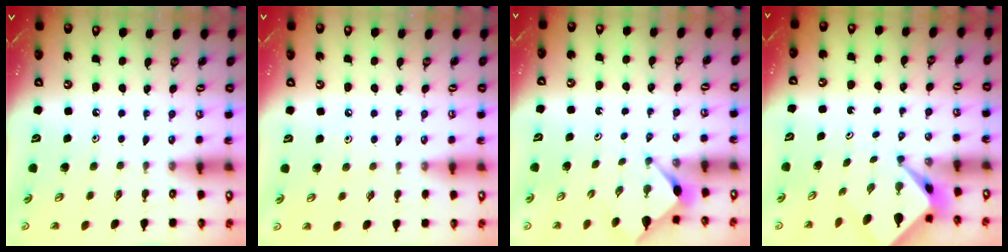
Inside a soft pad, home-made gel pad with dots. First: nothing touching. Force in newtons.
{"total": 2.8, "press": 2.7, "slide": 0.6}
{"total": 2.9, "press": 2.9, "slide": 0.3}
{"total": 2.4, "press": 2.4, "slide": 0.2}